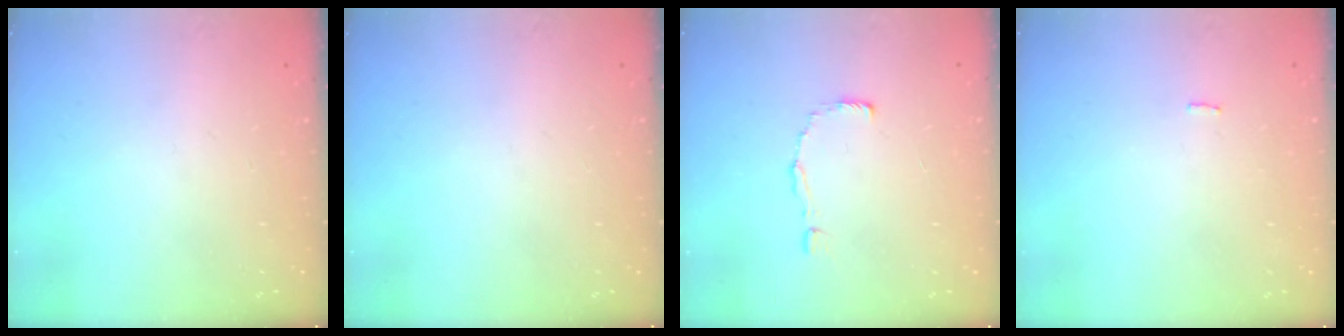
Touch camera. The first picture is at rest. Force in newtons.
{"total": 0.0}
{"total": 4.9, "press": 4.9, "slide": 0.4}
{"total": 0.5, "press": 0.4, "slide": 0.3}